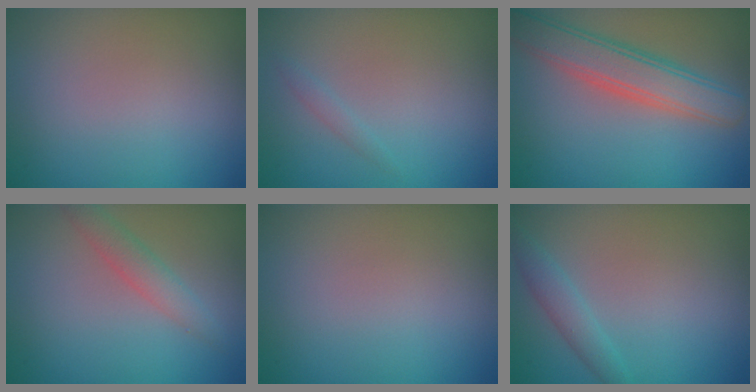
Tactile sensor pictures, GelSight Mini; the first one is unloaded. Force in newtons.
{"total": 0.7, "press": 0.7, "slide": 0.0}
{"total": 5.1, "press": 5.1, "slide": 0.6}
{"total": 2.1, "press": 2.1, "slide": 0.0}
{"total": 0.0}
{"total": 1.8, "press": 1.8, "slide": 0.1}